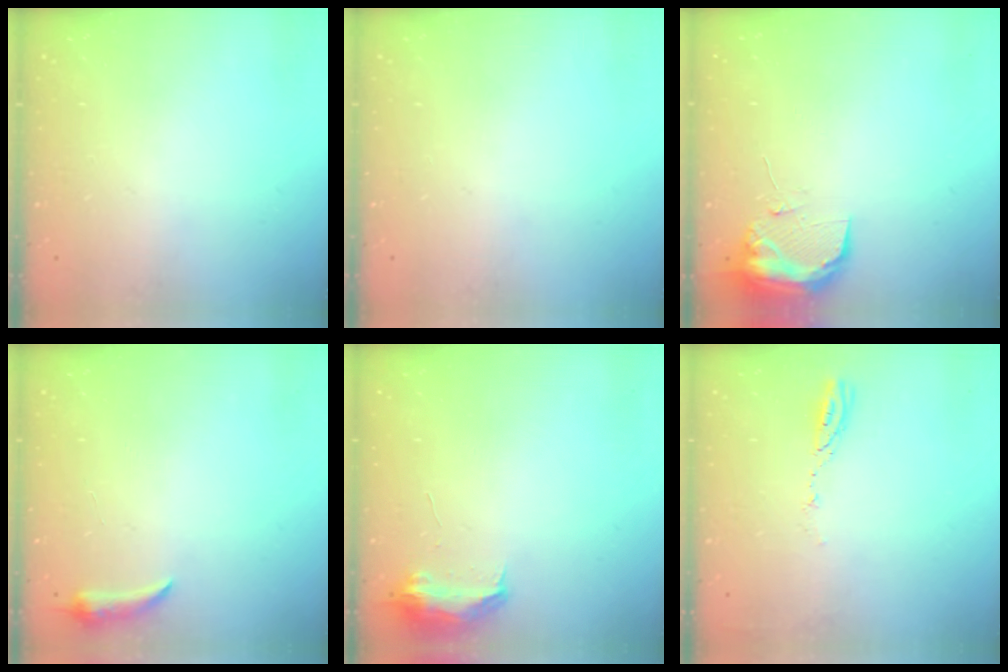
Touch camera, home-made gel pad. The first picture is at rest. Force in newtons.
{"total": 0.0}
{"total": 10.0, "press": 9.9, "slide": 1.2}
{"total": 4.6, "press": 4.5, "slide": 0.8}
{"total": 7.9, "press": 7.9, "slide": 0.2}
{"total": 3.7, "press": 3.7, "slide": 0.3}